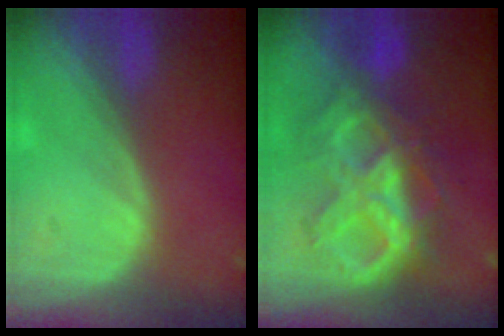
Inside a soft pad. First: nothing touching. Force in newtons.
{"total": 10.3, "press": 10.2, "slide": 1.3}